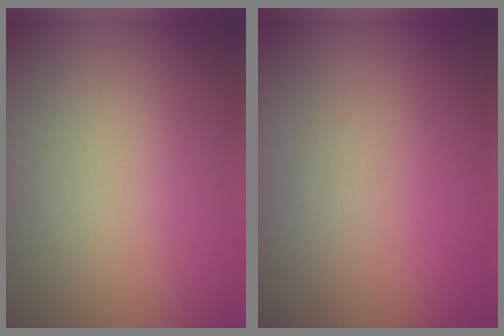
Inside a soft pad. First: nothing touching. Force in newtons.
{"total": 0.0}